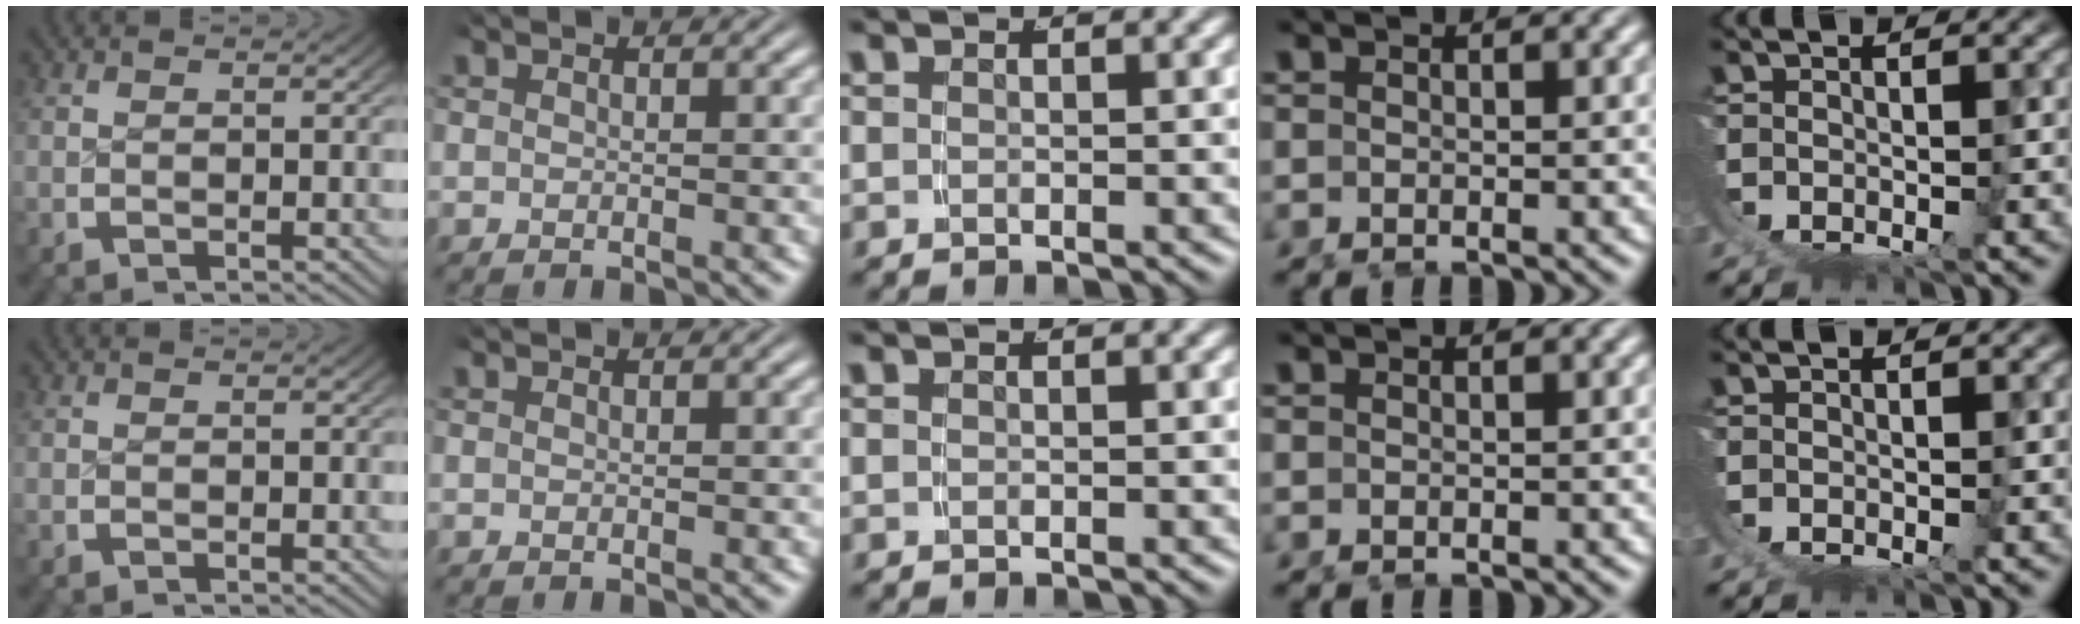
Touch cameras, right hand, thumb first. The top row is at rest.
{}